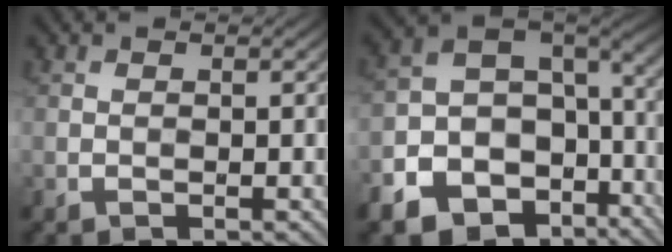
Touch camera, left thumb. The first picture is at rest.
{"total": 16.3, "force": [-7.9, 11.5, 8.5], "torque": [-0.215, -0.062, -0.109]}